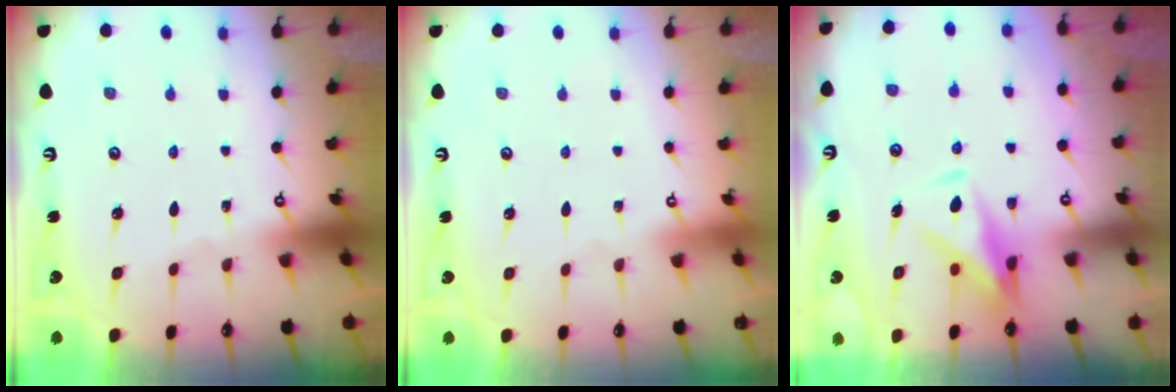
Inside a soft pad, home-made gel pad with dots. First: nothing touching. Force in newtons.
{"total": 3.9, "press": 3.9, "slide": 0.1}
{"total": 8.8, "press": 8.7, "slide": 0.9}